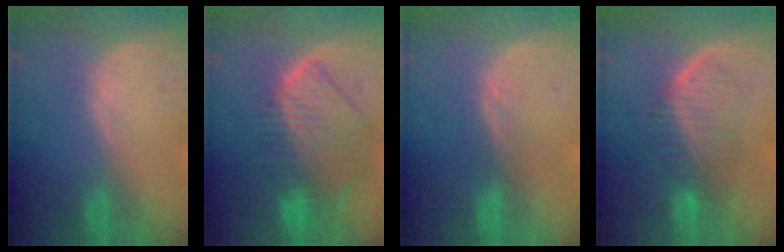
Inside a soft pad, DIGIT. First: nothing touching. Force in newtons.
{"total": 9.9, "press": 8.6, "slide": 4.9}
{"total": 0.7, "press": 0.7, "slide": 0.1}
{"total": 6.3, "press": 6.2, "slide": 1.1}